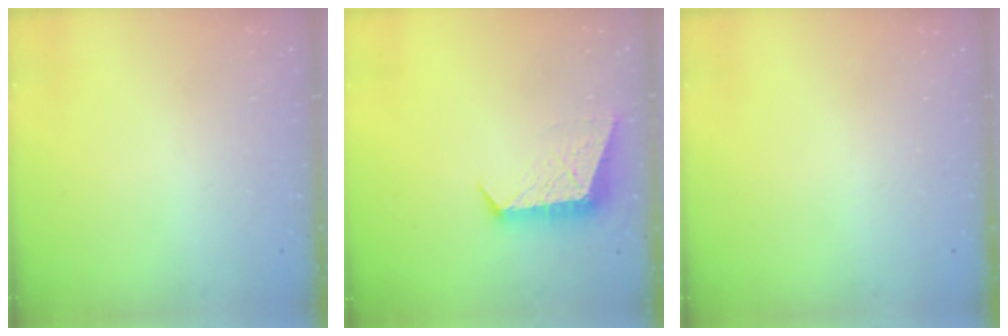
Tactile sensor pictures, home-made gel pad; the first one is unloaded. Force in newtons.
{"total": 8.8, "press": 8.8, "slide": 0.7}
{"total": 0.0}